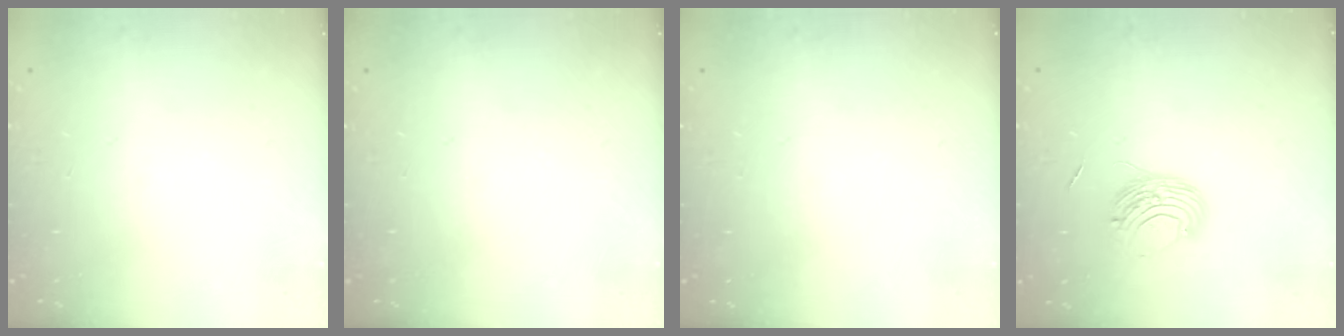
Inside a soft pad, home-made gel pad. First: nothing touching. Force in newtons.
{"total": 0.0}
{"total": 0.0}
{"total": 8.7, "press": 8.6, "slide": 0.8}